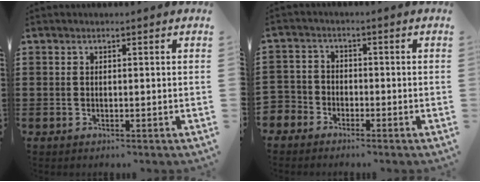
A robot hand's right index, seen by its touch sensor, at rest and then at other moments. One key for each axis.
{"total": 2.9, "fx": -2.4, "fy": 1.7, "fz": -0.1, "tx": -0.017, "ty": 0.000, "tz": -0.058}